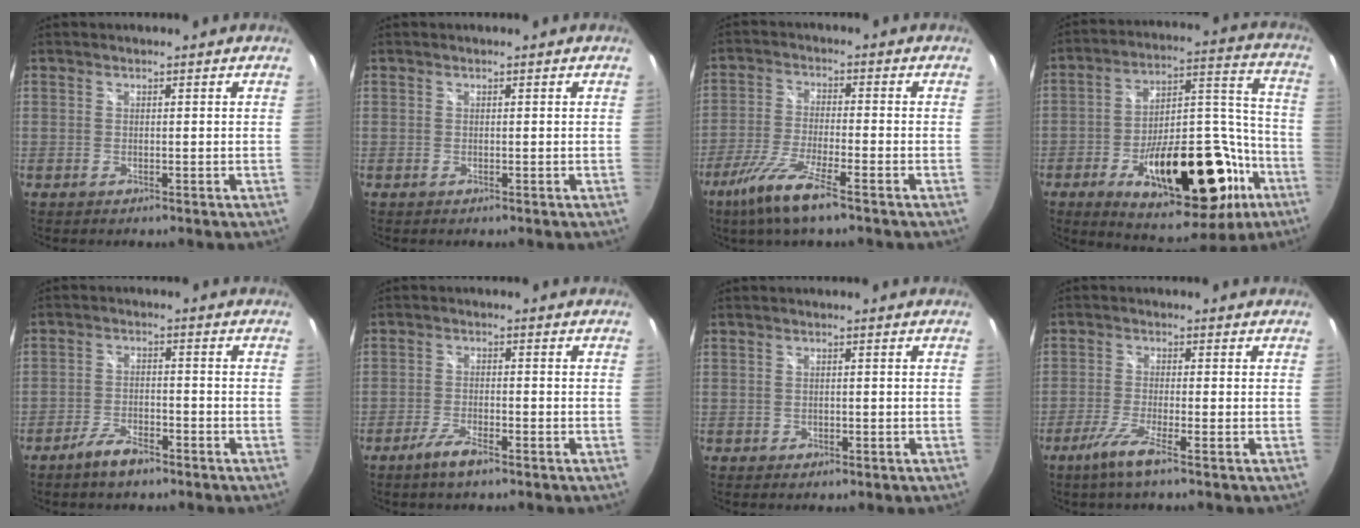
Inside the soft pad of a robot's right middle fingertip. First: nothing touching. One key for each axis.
{"total": 0.0}
{"total": 10.2, "fx": -6.7, "fy": 0.9, "fz": 7.7, "tx": -0.175, "ty": -0.019, "tz": -0.128}
{"total": 26.8, "fx": -12.0, "fy": 11.9, "fz": 20.8, "tx": -0.311, "ty": 0.028, "tz": -0.162}
{"total": 5.5, "fx": -4.1, "fy": 1.8, "fz": 3.1, "tx": -0.076, "ty": 0.000, "tz": -0.073}
{"total": 4.6, "fx": -3.3, "fy": 0.9, "fz": 3.1, "tx": -0.076, "ty": -0.005, "tz": -0.063}
{"total": 0.8, "fx": -0.5, "fy": 0.5, "fz": 0.5, "tx": -0.007, "ty": -0.002, "tz": -0.007}
{"total": 5.4, "fx": -3.5, "fy": -0.4, "fz": 4.2, "tx": -0.096, "ty": -0.011, "tz": -0.066}